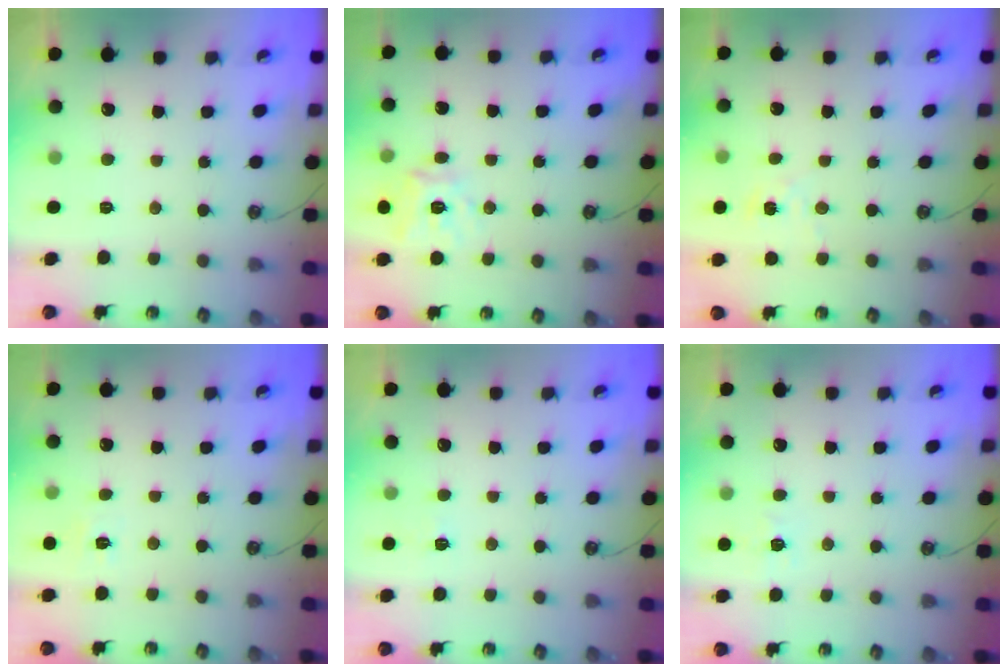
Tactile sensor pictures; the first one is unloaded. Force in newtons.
{"total": 13.4, "press": 13.3, "slide": 1.7}
{"total": 3.6, "press": 3.6, "slide": 0.4}
{"total": 5.9, "press": 5.8, "slide": 0.7}
{"total": 2.5, "press": 2.4, "slide": 0.4}
{"total": 6.2, "press": 6.2, "slide": 0.5}